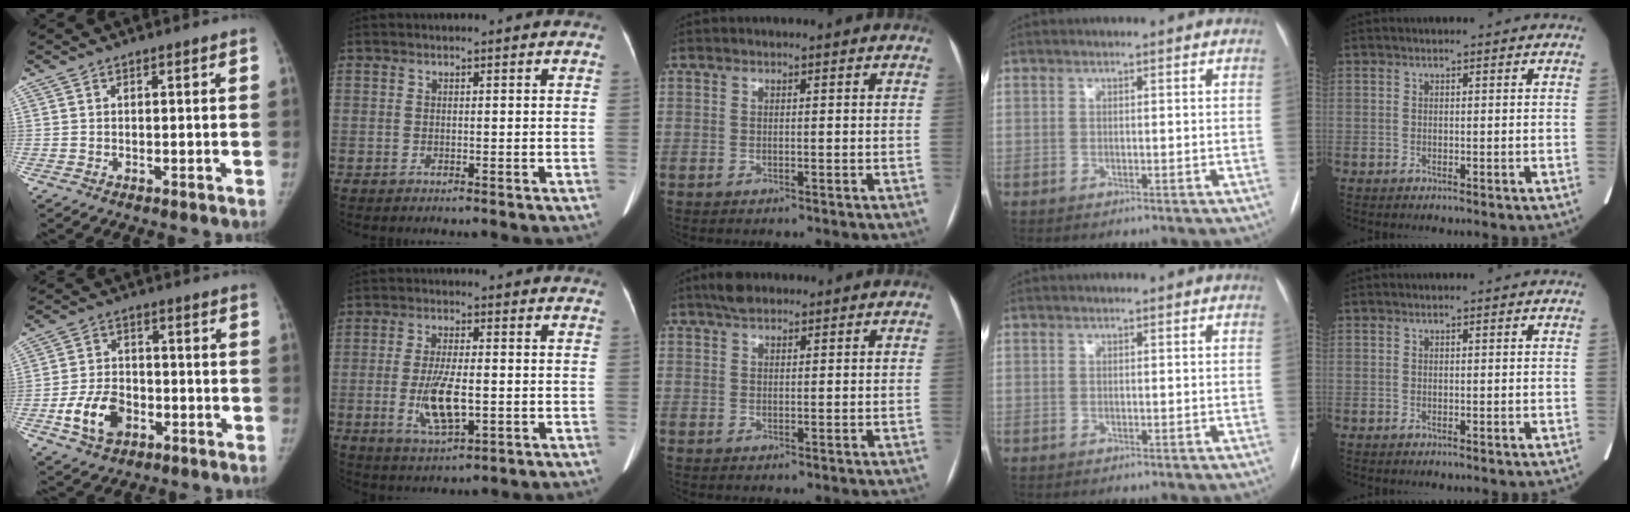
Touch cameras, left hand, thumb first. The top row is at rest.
{"thumb": {"total": 9.7, "force": [-3.7, 6.7, 5.9], "torque": [-0.094, 0.019, -0.064]}, "index": {"total": 8.1, "force": [-1.6, 2.4, 7.5], "torque": [-0.152, -0.007, -0.023]}, "middle": {"total": 3.2, "force": [2.4, 1.3, 1.5], "torque": [-0.031, 0.015, 0.041]}}